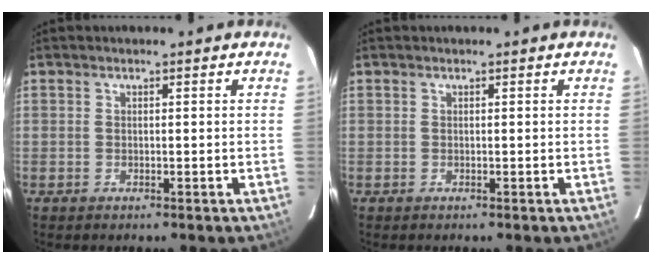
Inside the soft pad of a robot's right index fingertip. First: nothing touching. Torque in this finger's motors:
{"motor_torque": [0.00, 0.00, 0.00, 0.00]}